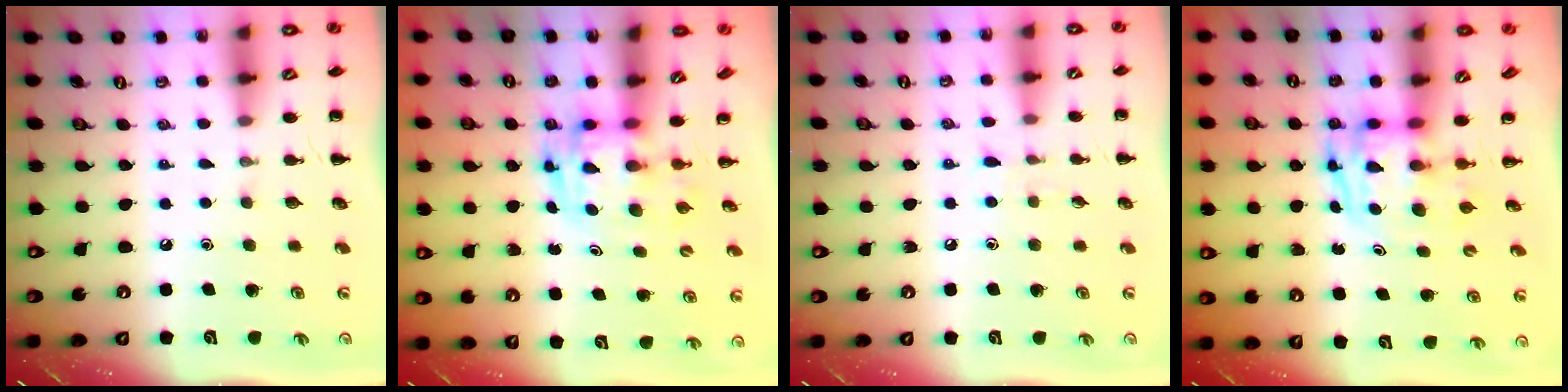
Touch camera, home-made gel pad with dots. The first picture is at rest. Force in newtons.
{"total": 2.8, "press": 2.7, "slide": 0.5}
{"total": 5.1, "press": 4.7, "slide": 2.0}
{"total": 3.7, "press": 3.7, "slide": 0.5}